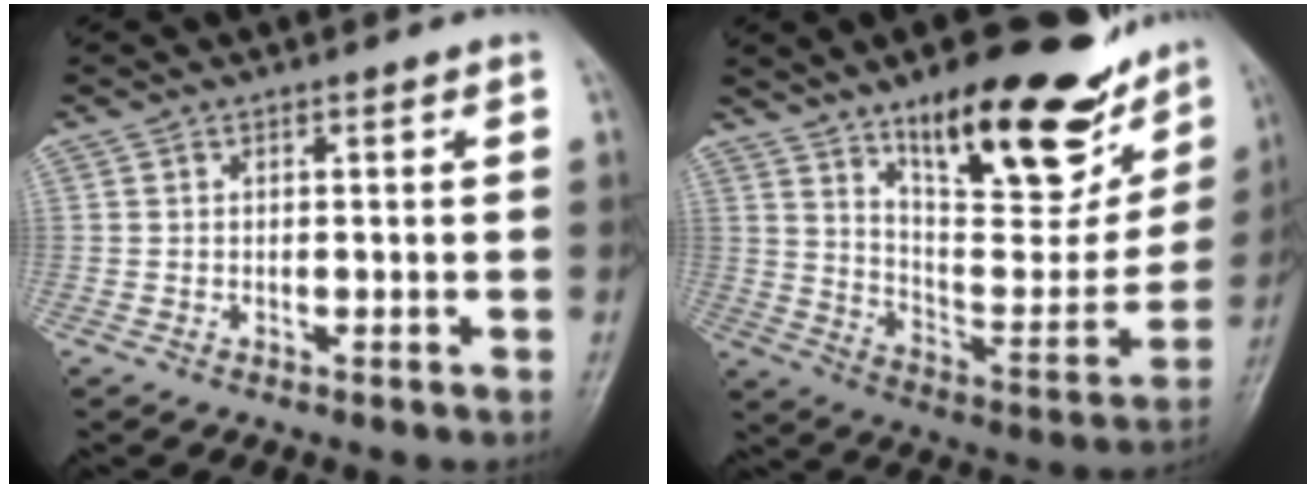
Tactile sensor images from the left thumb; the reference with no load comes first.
{"total": 28.2, "force": [17.2, 10.4, 19.8], "torque": [-0.234, -0.069, 0.265]}